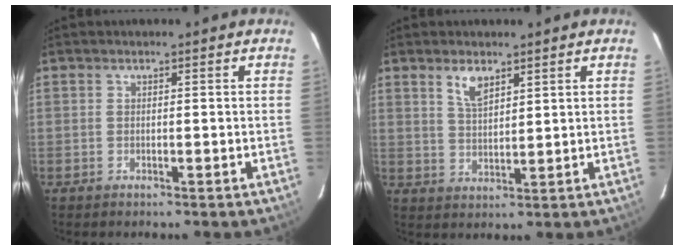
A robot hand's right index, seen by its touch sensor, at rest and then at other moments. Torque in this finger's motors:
{"motor_torque": [0.09, 0.04, 0.27, 0.03]}